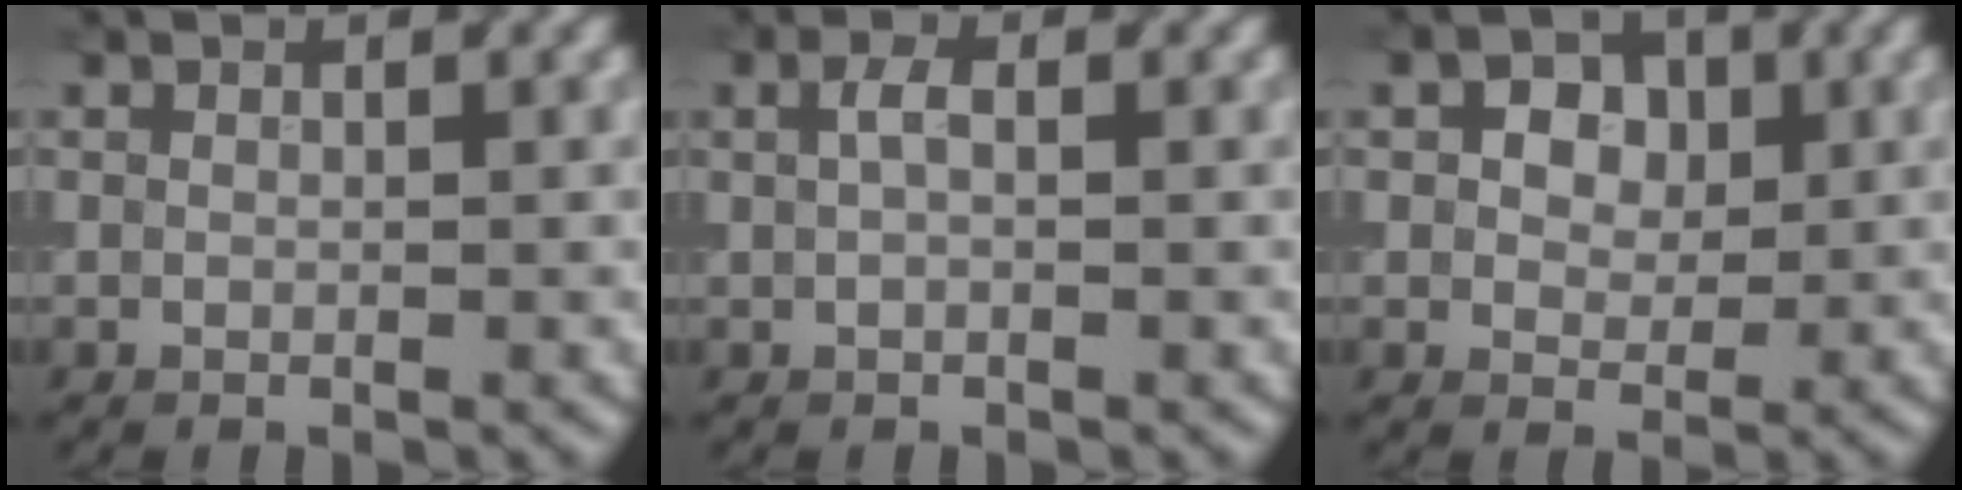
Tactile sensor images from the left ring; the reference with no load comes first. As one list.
[{"total": 1.4, "force": [0.3, 0.6, 1.2], "torque": [-0.028, 0.004, 0.003]}, {"total": 3.7, "force": [1.1, 2.6, 2.3], "torque": [-0.033, 0.006, 0.004]}]